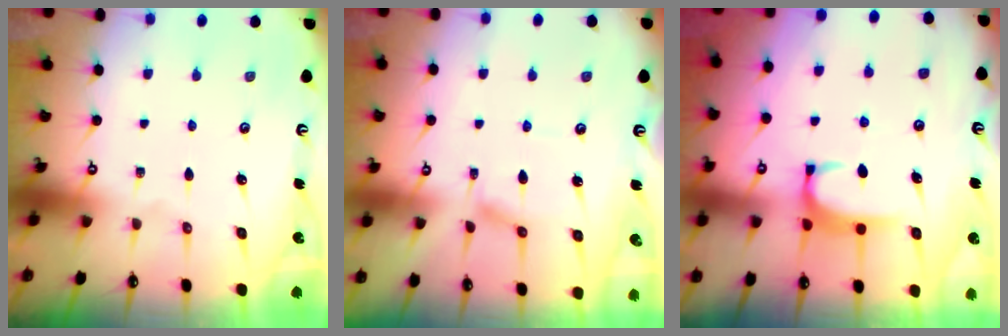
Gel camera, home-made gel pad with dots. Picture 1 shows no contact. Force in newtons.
{"total": 2.3, "press": 2.3, "slide": 0.5}
{"total": 1.9, "press": 1.8, "slide": 0.5}